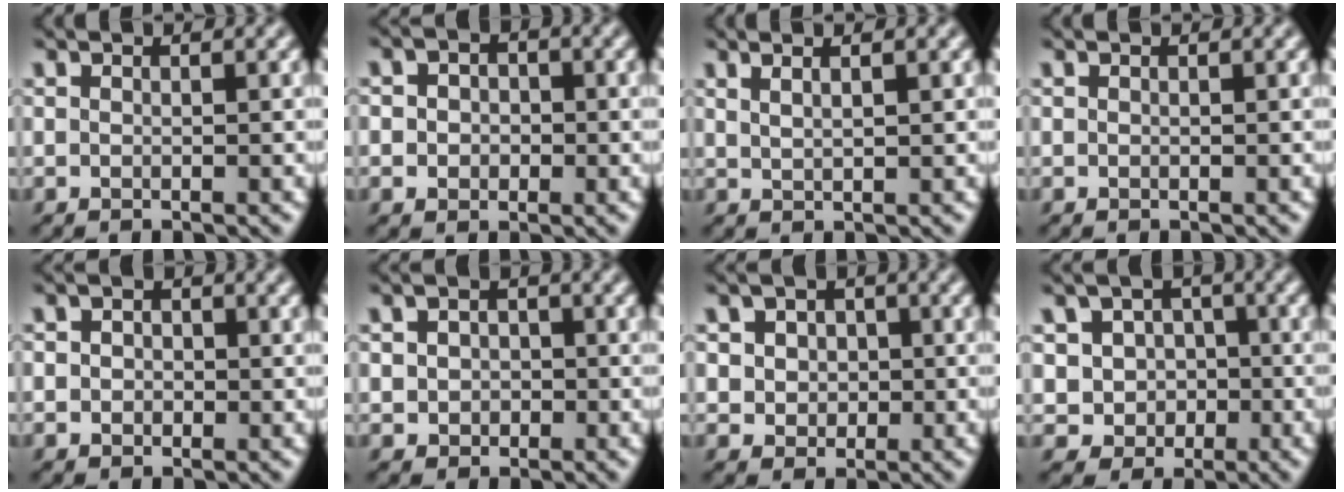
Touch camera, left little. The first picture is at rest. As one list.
[{"total": 3.8, "force": [0.3, 3.1, 2.2], "torque": [-0.023, 0.019, -0.027]}, {"total": 1.8, "force": [1.1, 0.5, 1.4], "torque": [-0.017, 0.002, 0.013]}, {"total": 0.0}, {"total": 2.8, "force": [0.2, 2.2, 1.7], "torque": [-0.019, 0.014, -0.022]}, {"total": 2.9, "force": [-0.2, 2.4, 1.7], "torque": [-0.022, 0.010, -0.017]}, {"total": 5.5, "force": [1.5, 4.5, 2.9], "torque": [-0.050, 0.021, 0.003]}, {"total": 5.1, "force": [0.1, 4.7, 1.9], "torque": [-0.022, 0.017, -0.014]}]